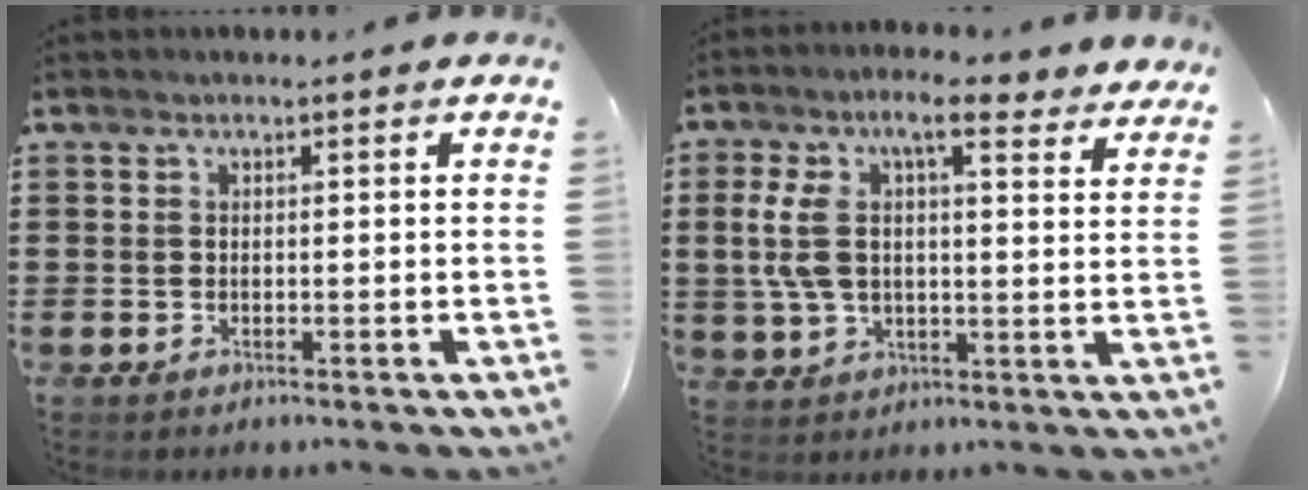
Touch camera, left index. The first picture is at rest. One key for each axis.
{"total": 10.5, "fx": 5.6, "fy": 4.0, "fz": 7.9, "tx": -0.164, "ty": 0.003, "tz": 0.099}